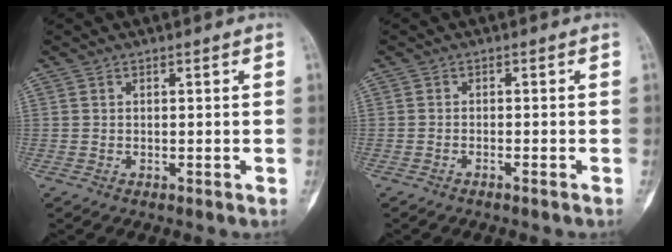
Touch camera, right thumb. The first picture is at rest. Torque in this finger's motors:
{"motor_torque": [-0.55, 0.52, -0.55, 0.03, -0.04]}